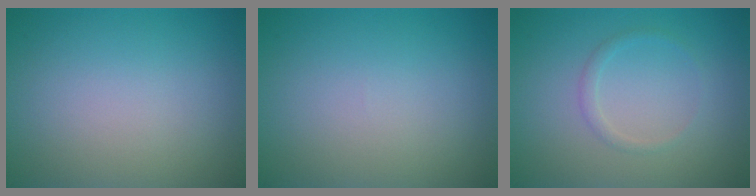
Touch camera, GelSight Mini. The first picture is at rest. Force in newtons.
{"total": 0.0}
{"total": 1.0, "press": 1.0, "slide": 0.0}